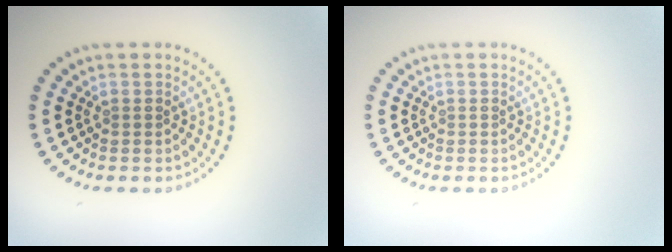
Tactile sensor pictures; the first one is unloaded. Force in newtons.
{"total": 0.0}